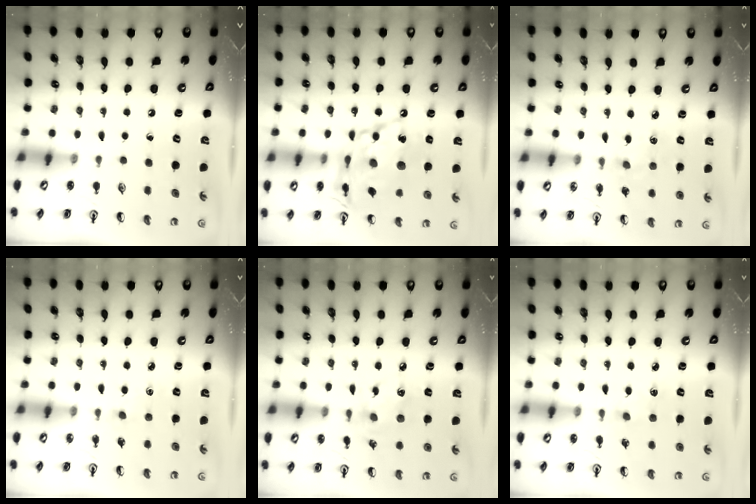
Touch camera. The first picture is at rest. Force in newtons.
{"total": 17.2, "press": 17.1, "slide": 1.7}
{"total": 4.7, "press": 4.7, "slide": 0.6}
{"total": 1.1, "press": 1.1, "slide": 0.2}
{"total": 6.3, "press": 6.3, "slide": 0.6}
{"total": 1.4, "press": 1.3, "slide": 0.3}